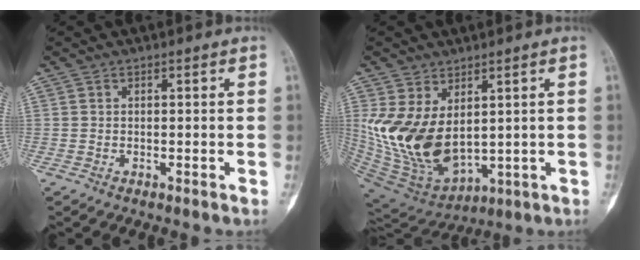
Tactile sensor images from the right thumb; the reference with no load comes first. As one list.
[{"total": 15.5, "force": [2.7, 9.5, 12.0], "torque": [-0.226, -0.027, 0.084]}]